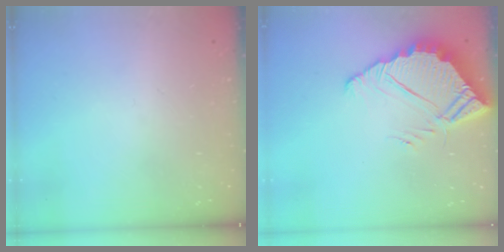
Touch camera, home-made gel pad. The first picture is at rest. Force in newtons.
{"total": 7.6, "press": 7.6, "slide": 0.8}